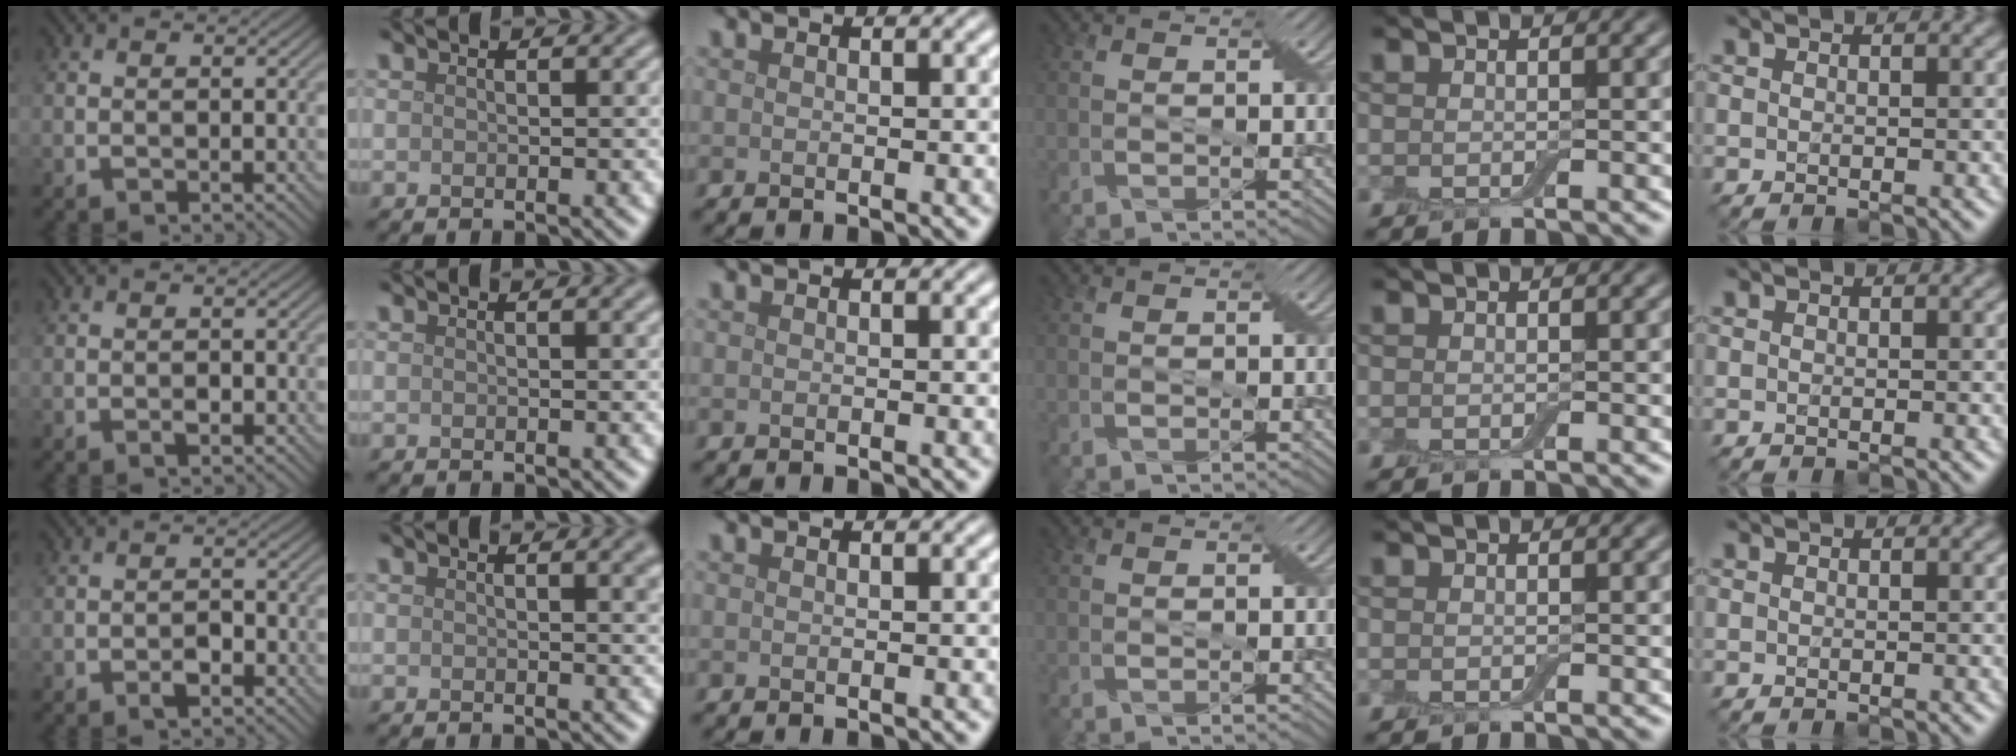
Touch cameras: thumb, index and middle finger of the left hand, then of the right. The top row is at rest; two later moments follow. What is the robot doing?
{"motion": "squeeze", "object": "air blower"}